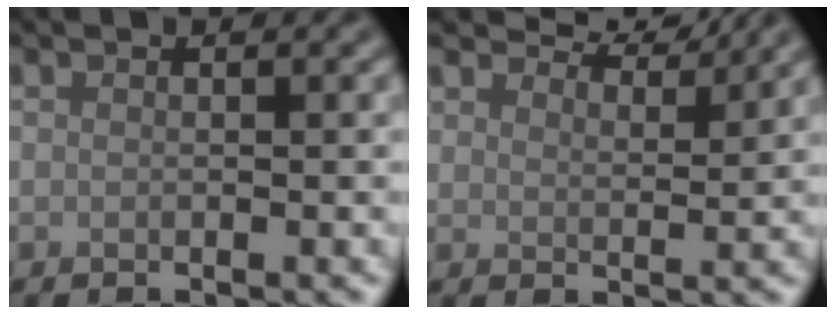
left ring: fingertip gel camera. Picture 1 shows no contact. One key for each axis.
{"total": 4.8, "fx": 4.6, "fy": 0.9, "fz": 1.2, "tx": -0.030, "ty": 0.007, "tz": 0.063}